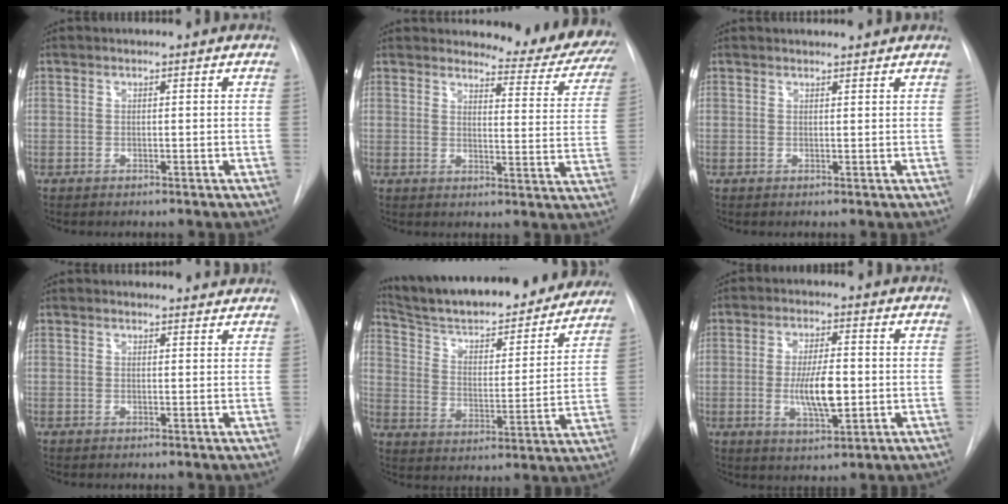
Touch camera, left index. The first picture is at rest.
{"total": 14.2, "force": [13.7, 2.1, 2.9], "torque": [-0.011, -0.091, 0.133]}
{"total": 3.4, "force": [3.3, 0.3, 0.6], "torque": [-0.009, 0.014, 0.038]}
{"total": 3.9, "force": [3.8, 0.8, 0.2], "torque": [-0.002, 0.002, 0.033]}
{"total": 26.7, "force": [23.9, 5.7, 10.6], "torque": [-0.167, -0.024, 0.329]}
{"total": 7.4, "force": [-0.8, 2.1, 7.1], "torque": [-0.131, -0.012, -0.012]}